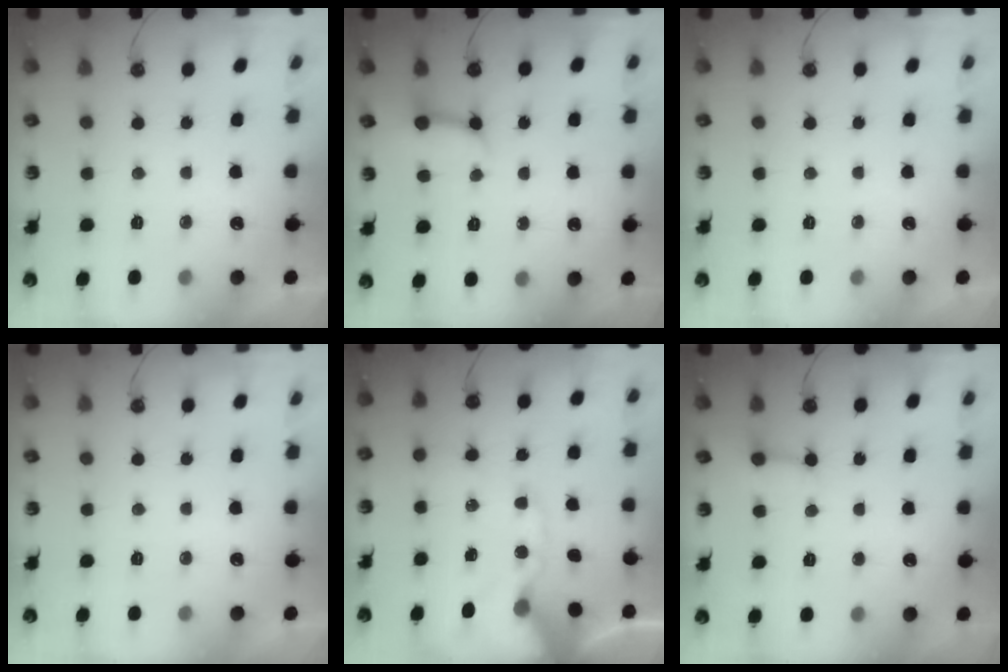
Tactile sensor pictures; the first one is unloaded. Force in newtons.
{"total": 6.3, "press": 6.3, "slide": 0.4}
{"total": 0.0}
{"total": 0.0}
{"total": 14.0, "press": 13.9, "slide": 2.2}
{"total": 3.5, "press": 3.5, "slide": 0.3}